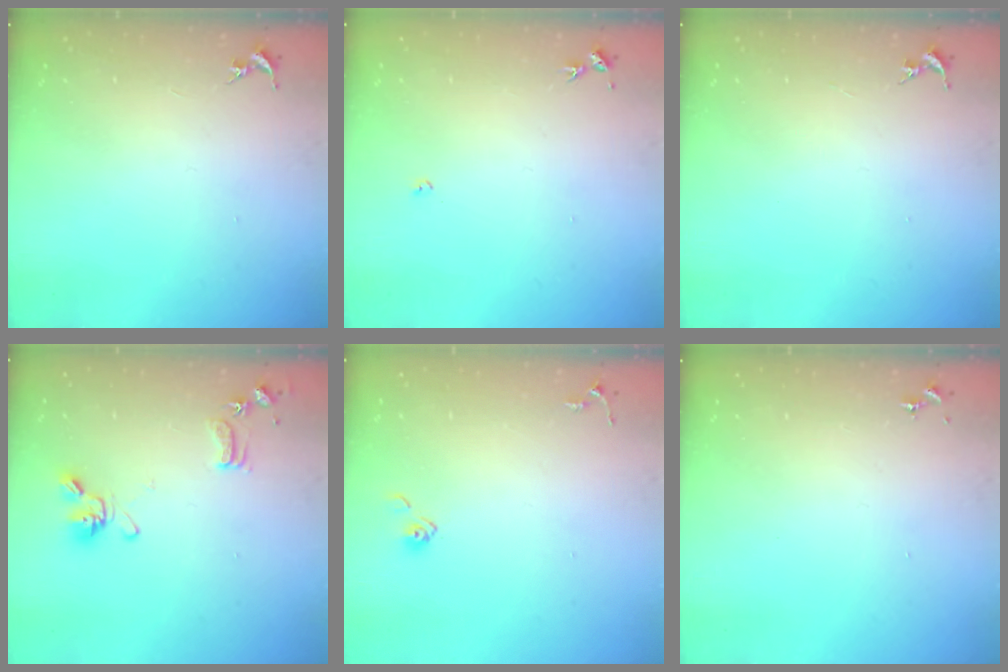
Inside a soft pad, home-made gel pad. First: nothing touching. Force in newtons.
{"total": 2.7, "press": 2.7, "slide": 0.5}
{"total": 0.0}
{"total": 13.7, "press": 13.6, "slide": 2.1}
{"total": 3.3, "press": 3.3, "slide": 0.4}
{"total": 0.0}